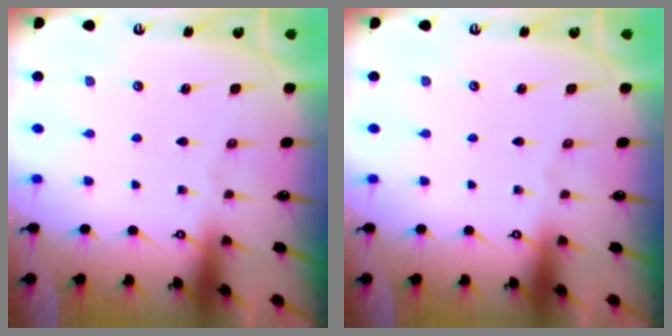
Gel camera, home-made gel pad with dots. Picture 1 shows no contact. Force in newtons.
{"total": 0.0}